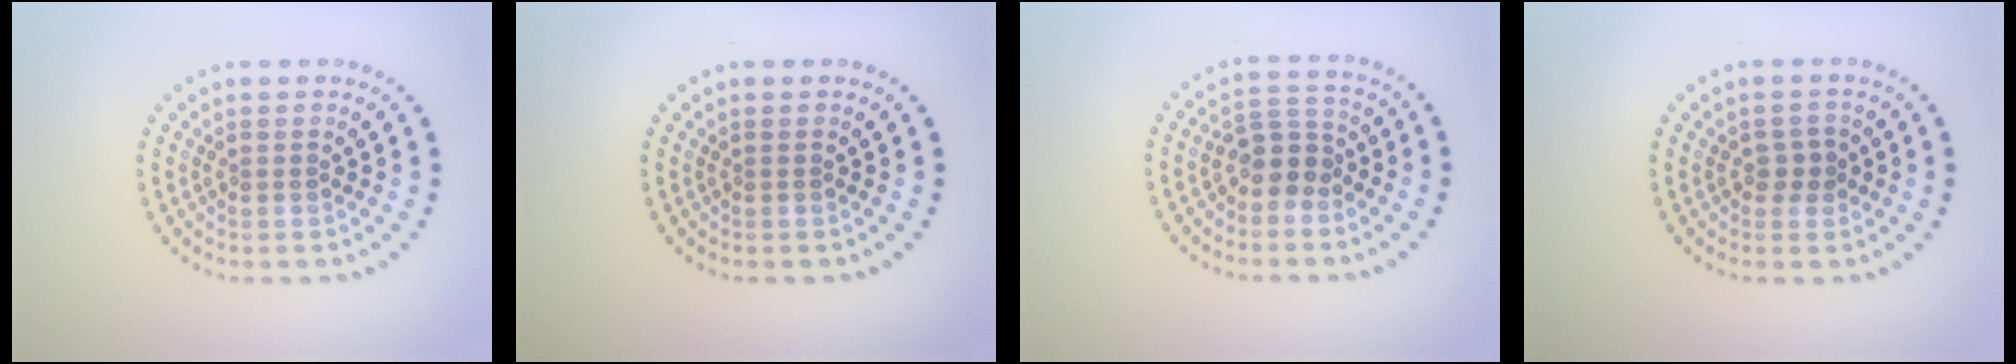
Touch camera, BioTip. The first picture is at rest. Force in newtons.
{"total": 0.0}
{"total": 3.0, "press": 2.6, "slide": 1.5}
{"total": 1.5, "press": 1.5, "slide": 0.4}